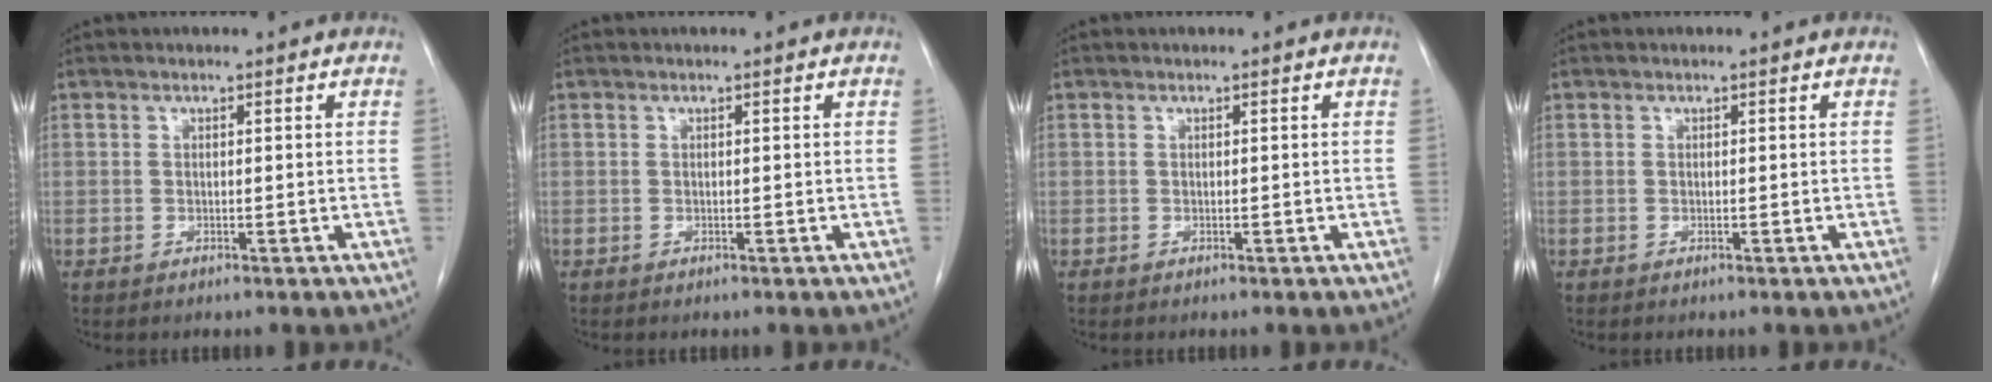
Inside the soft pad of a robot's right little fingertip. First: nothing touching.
{"total": 0.0}
{"total": 0.0}
{"total": 0.0}